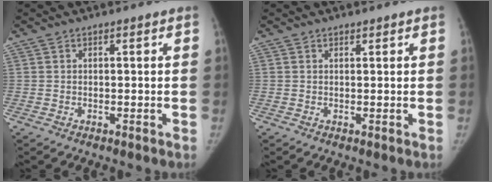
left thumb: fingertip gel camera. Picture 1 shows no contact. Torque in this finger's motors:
{"motor_torque": [0.09, -0.03, -0.26, 0.02, 0.07]}